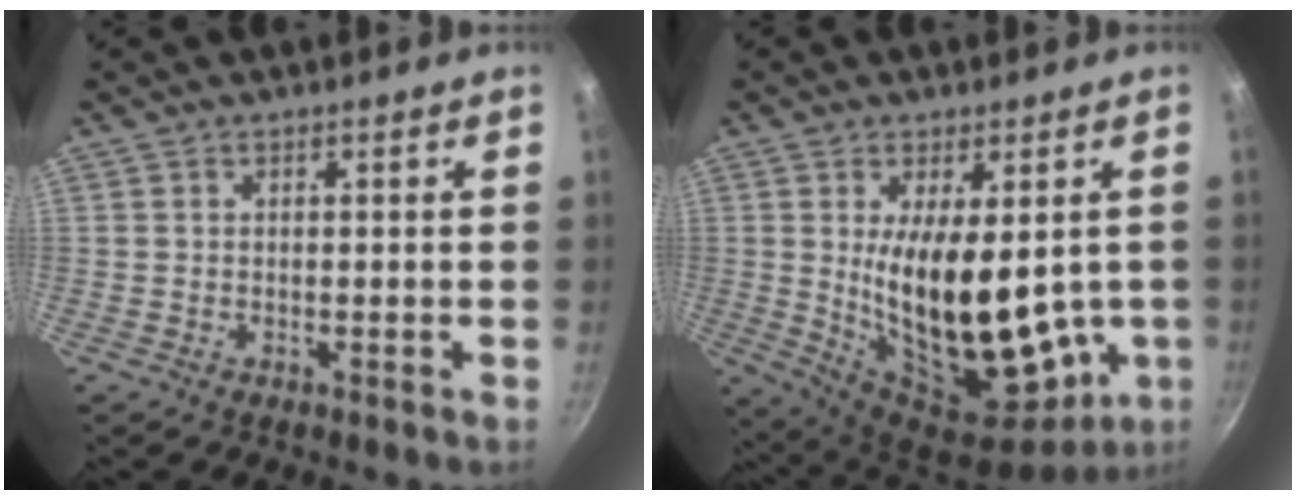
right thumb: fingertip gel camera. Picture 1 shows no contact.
{"total": 22.1, "force": [-1.5, 10.8, 19.2], "torque": [-0.284, -0.029, 0.017]}